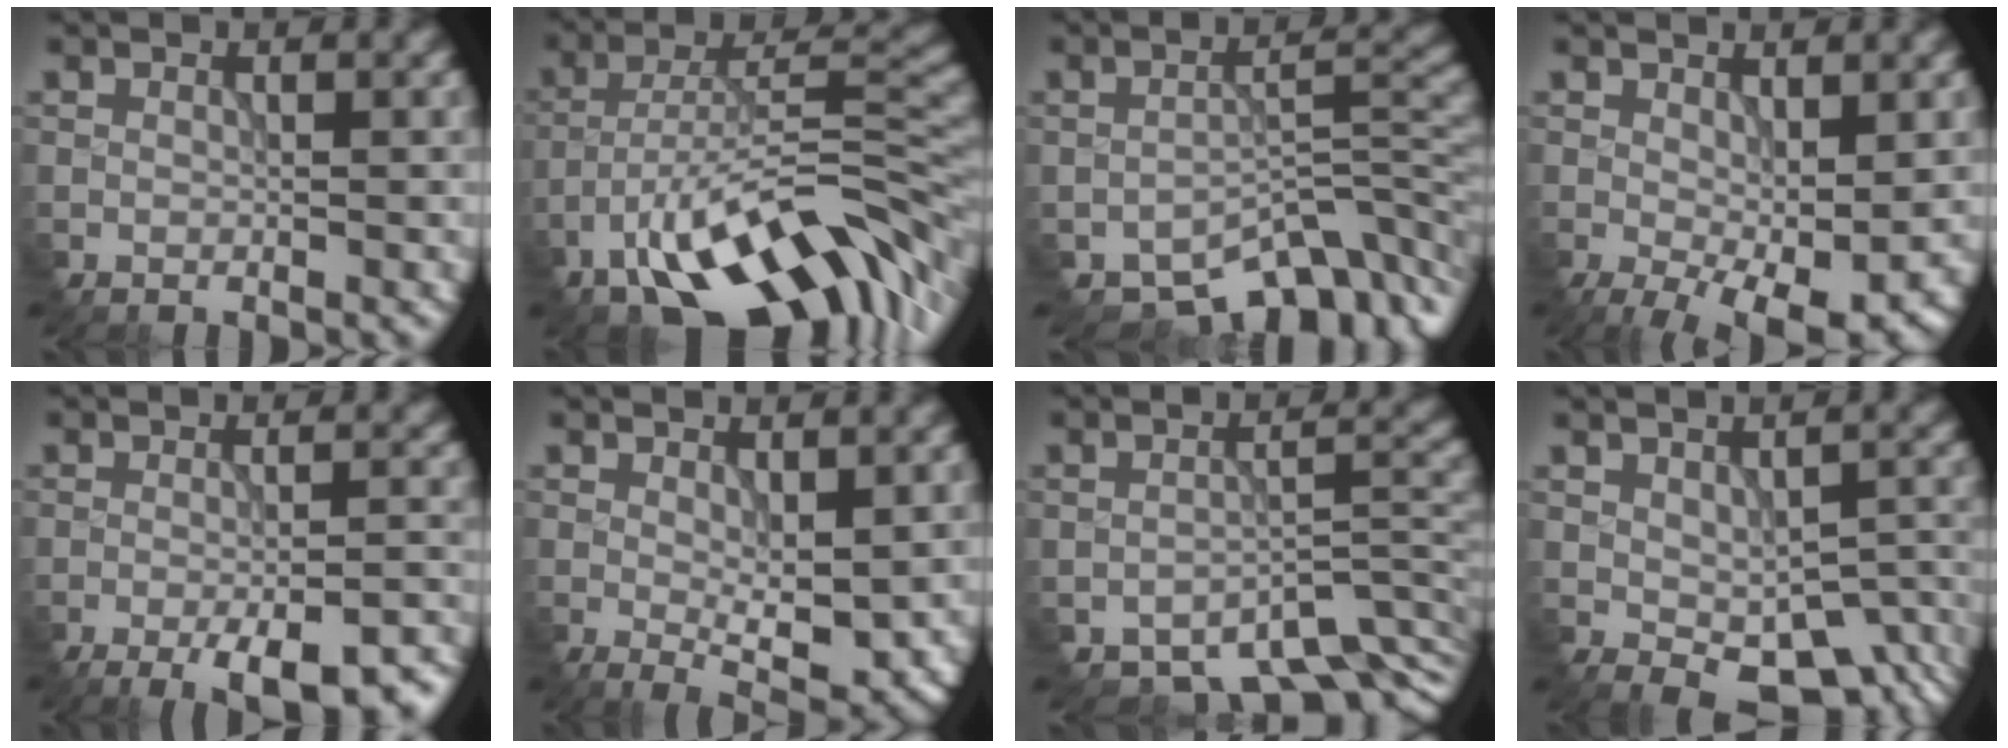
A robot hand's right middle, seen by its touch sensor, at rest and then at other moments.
{"total": 12.9, "force": [-7.8, 4.4, 9.4], "torque": [-0.147, 0.010, -0.144]}
{"total": 8.1, "force": [-6.2, 3.3, 4.0], "torque": [-0.042, -0.011, -0.100]}
{"total": 5.9, "force": [-1.2, 2.5, 5.2], "torque": [-0.089, -0.020, -0.006]}
{"total": 7.9, "force": [-4.8, 2.2, 5.9], "torque": [-0.091, -0.008, -0.065]}
{"total": 4.0, "force": [0.1, 1.6, 3.7], "torque": [-0.062, -0.011, 0.006]}
{"total": 7.1, "force": [-5.6, 2.5, 3.5], "torque": [-0.040, -0.011, -0.088]}
{"total": 6.3, "force": [-2.0, 3.5, 4.8], "torque": [-0.070, -0.023, -0.013]}